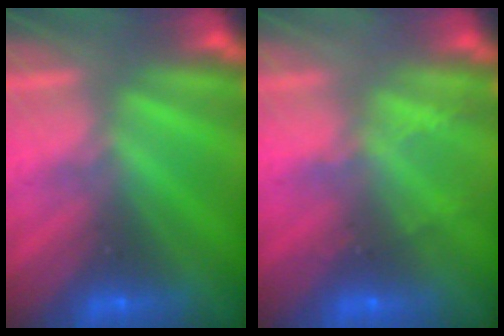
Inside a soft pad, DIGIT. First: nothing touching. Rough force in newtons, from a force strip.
{"total": 2.2}